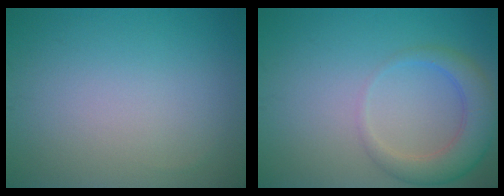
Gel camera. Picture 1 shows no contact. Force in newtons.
{"total": 4.3, "press": 4.3, "slide": 0.3}